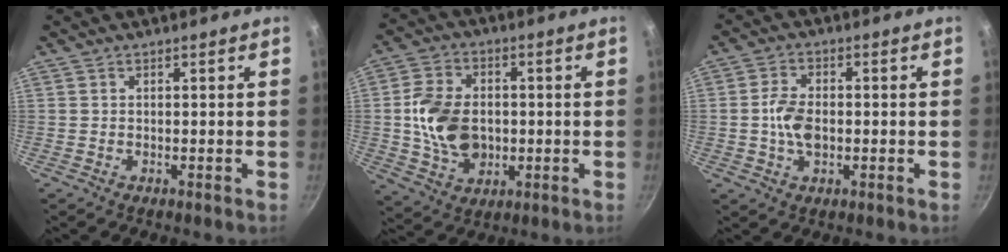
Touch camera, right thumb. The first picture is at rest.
{"total": 13.2, "force": [-0.3, 9.8, 8.8], "torque": [-0.140, 0.007, -0.003]}
{"total": 6.3, "force": [-0.6, 4.0, 4.8], "torque": [-0.084, 0.010, -0.015]}